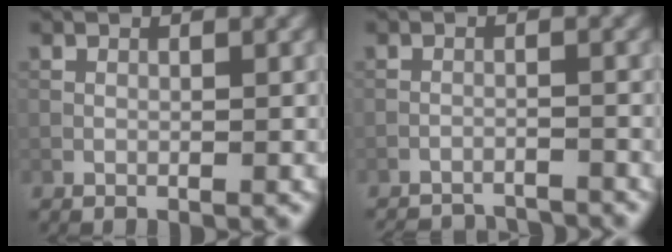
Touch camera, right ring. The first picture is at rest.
{"total": 7.9, "force": [-7.8, 1.2, 1.0], "torque": [-0.005, -0.002, -0.108]}